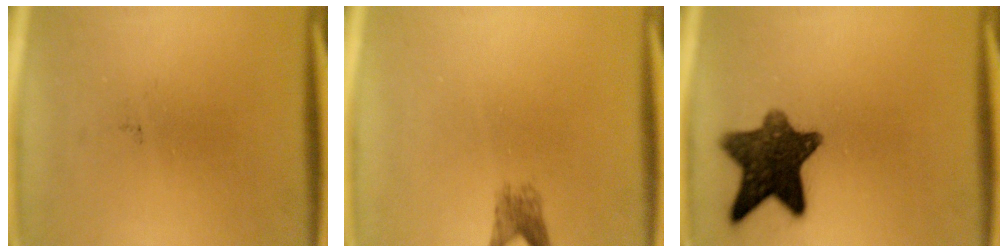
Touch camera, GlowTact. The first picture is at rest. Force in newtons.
{"total": 2.2}
{"total": 11.3}